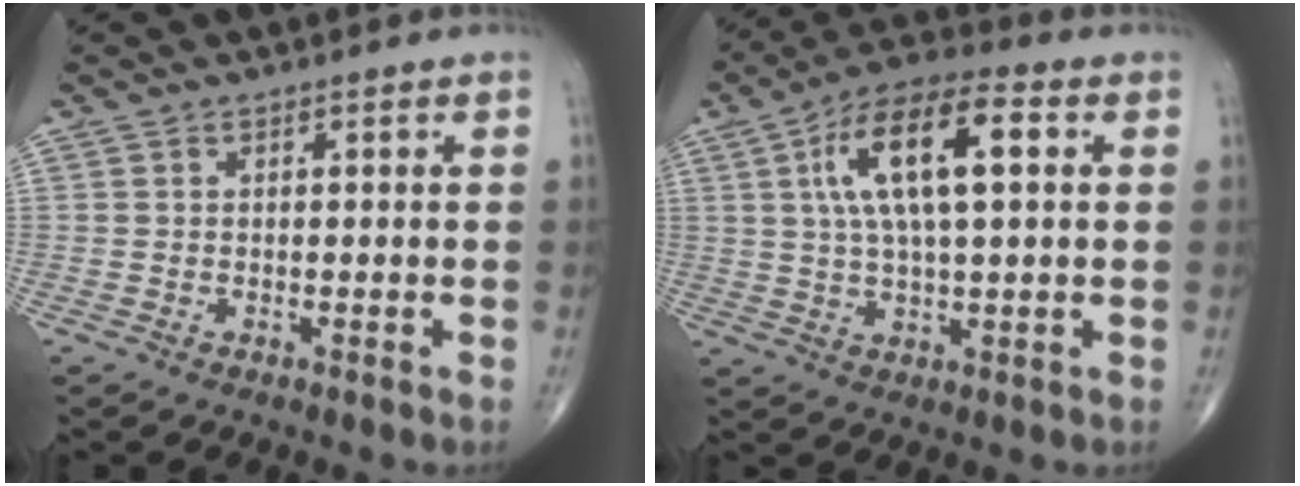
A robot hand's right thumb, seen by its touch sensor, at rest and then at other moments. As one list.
[{"total": 15.3, "force": [3.8, 5.7, 13.7], "torque": [-0.246, 0.017, 0.060]}]